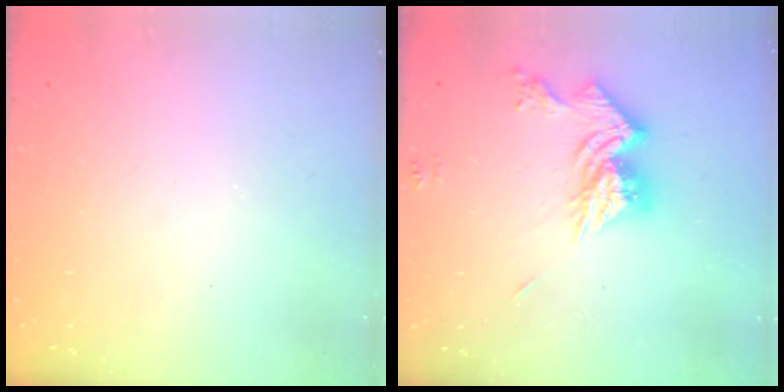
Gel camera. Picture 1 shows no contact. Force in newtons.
{"total": 13.6, "press": 13.6, "slide": 1.3}